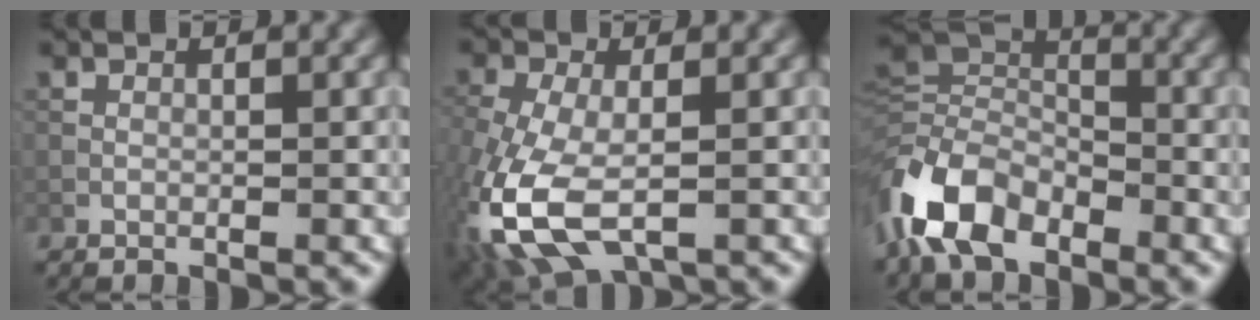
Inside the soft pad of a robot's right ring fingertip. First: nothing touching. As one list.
[{"total": 9.4, "force": [-3.4, 4.9, 7.3], "torque": [-0.187, -0.025, -0.065]}, {"total": 9.1, "force": [-5.0, 5.2, 5.5], "torque": [-0.116, -0.004, -0.115]}]